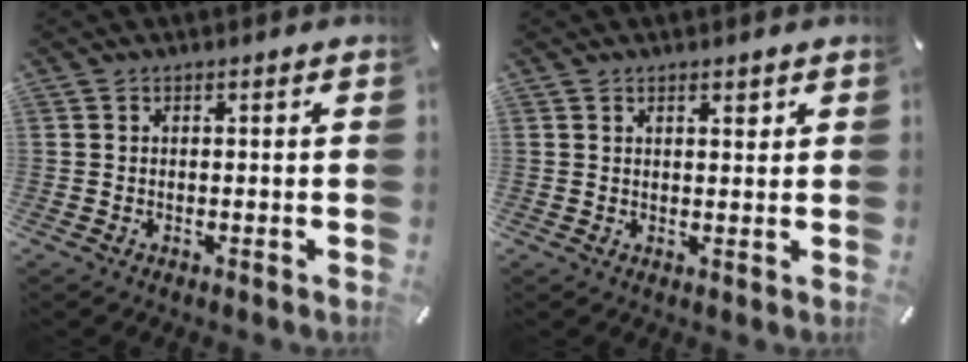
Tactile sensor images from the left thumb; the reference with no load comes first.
{"total": 1.7, "force": [1.2, 0.8, 0.9], "torque": [-0.011, -0.003, 0.019]}